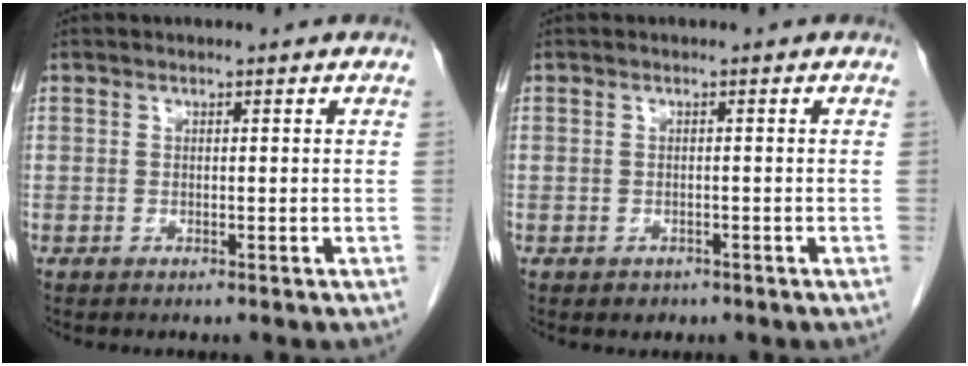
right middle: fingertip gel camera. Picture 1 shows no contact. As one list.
[{"total": 1.3, "force": [-0.8, 1.0, 0.2], "torque": [-0.005, 0.002, -0.007]}]